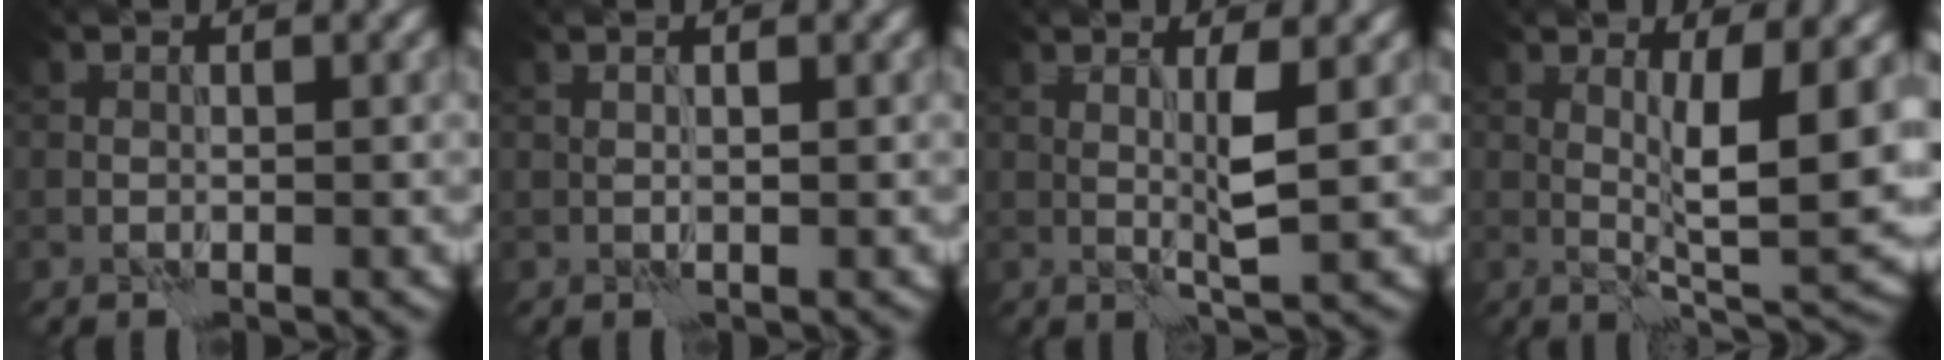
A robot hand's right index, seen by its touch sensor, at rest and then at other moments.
{"total": 1.3, "force": [0.7, 0.4, 0.9], "torque": [-0.007, -0.005, 0.003]}
{"total": 2.5, "force": [0.6, 0.1, 2.4], "torque": [-0.050, -0.005, 0.010]}
{"total": 6.8, "force": [1.1, 1.4, 6.6], "torque": [-0.102, -0.017, 0.025]}